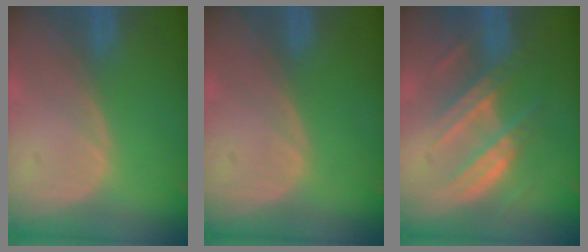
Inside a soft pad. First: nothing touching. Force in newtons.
{"total": 0.0}
{"total": 7.4, "press": 7.2, "slide": 1.9}